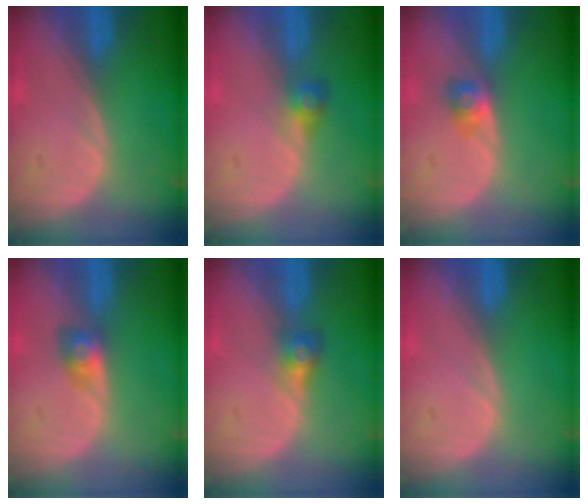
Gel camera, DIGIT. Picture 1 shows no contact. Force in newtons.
{"total": 2.6, "press": 2.5, "slide": 0.7}
{"total": 2.6, "press": 2.4, "slide": 0.9}
{"total": 3.1, "press": 2.7, "slide": 1.5}
{"total": 2.8, "press": 2.7, "slide": 0.9}
{"total": 0.0}